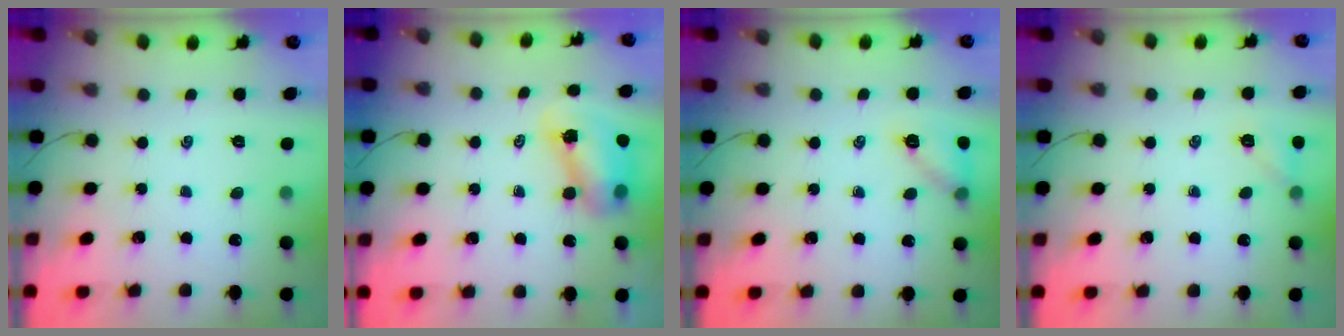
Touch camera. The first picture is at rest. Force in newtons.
{"total": 8.2, "press": 8.0, "slide": 1.8}
{"total": 9.0, "press": 9.0, "slide": 0.9}
{"total": 6.0, "press": 5.8, "slide": 1.2}